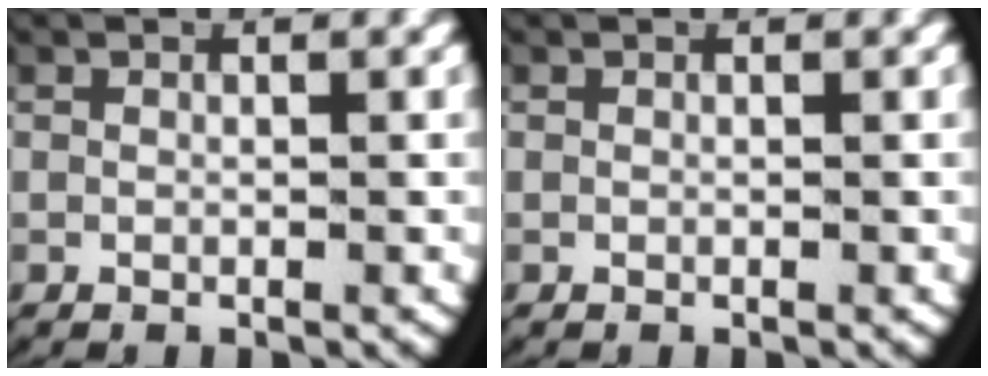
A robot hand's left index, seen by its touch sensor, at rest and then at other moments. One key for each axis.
{"total": 0.0}